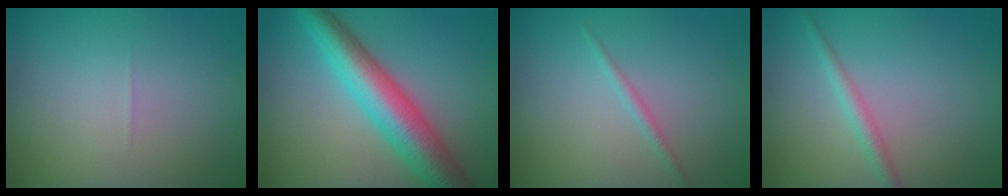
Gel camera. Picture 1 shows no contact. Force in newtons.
{"total": 7.8, "press": 7.8, "slide": 0.2}
{"total": 1.0, "press": 1.0, "slide": 0.0}
{"total": 1.6, "press": 1.6, "slide": 0.0}